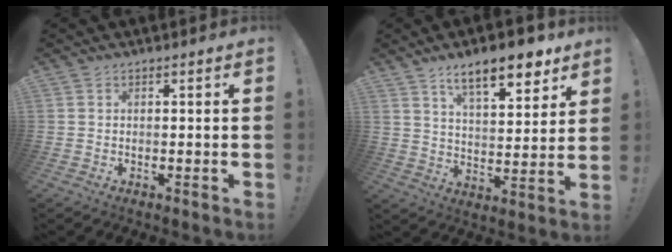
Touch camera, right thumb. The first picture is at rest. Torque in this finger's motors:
{"motor_torque": [0.31, 2.03, 0.38, 0.61, 0.04]}